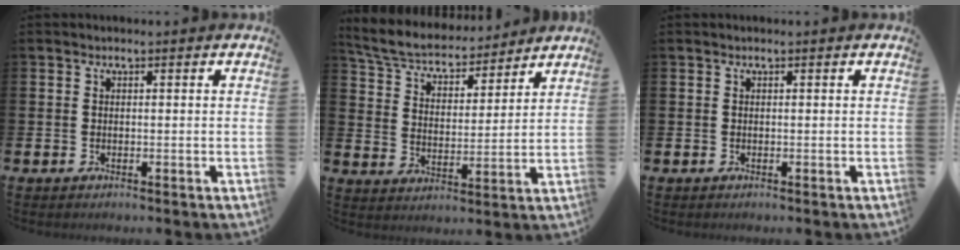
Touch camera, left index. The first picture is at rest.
{"total": 6.4, "force": [6.0, 1.5, 1.3], "torque": [-0.060, -0.044, 0.104]}
{"total": 0.0}